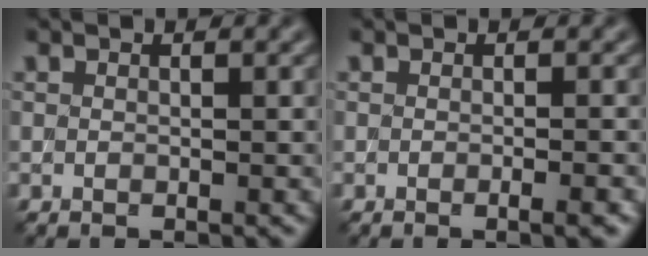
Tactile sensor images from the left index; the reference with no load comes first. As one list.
[{"total": 2.2, "force": [-0.4, 1.0, 2.0], "torque": [0.003, 0.004, -0.015]}]